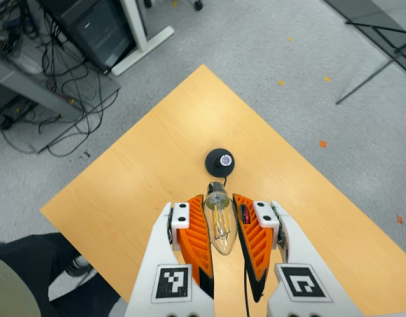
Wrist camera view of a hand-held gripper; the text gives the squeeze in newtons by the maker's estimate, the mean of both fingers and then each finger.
{"total": 20.2, "left": 22.2, "right": 18.2}